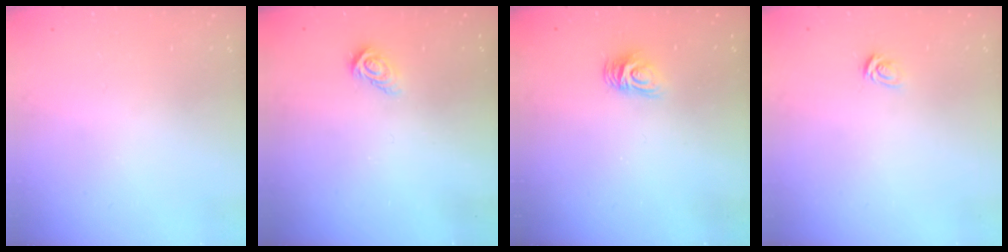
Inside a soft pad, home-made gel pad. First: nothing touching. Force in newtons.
{"total": 5.4, "press": 5.4, "slide": 0.3}
{"total": 5.6, "press": 5.6, "slide": 0.6}
{"total": 3.7, "press": 3.7, "slide": 0.2}